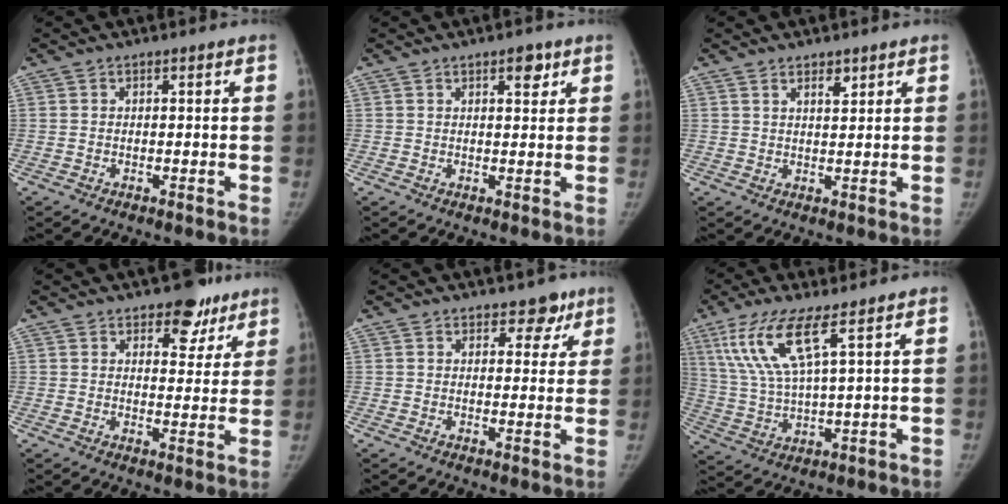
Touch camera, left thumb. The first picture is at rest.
{"total": 2.9, "force": [1.7, 1.3, 2.0], "torque": [-0.014, -0.008, 0.023]}
{"total": 2.5, "force": [1.7, 1.0, 1.4], "torque": [-0.015, -0.013, 0.030]}
{"total": 7.7, "force": [5.3, 4.5, 3.3], "torque": [0.001, -0.026, 0.071]}
{"total": 4.2, "force": [2.9, 2.8, 1.4], "torque": [0.019, -0.013, 0.036]}
{"total": 11.4, "force": [5.7, 2.1, 9.7], "torque": [-0.218, -0.024, 0.120]}